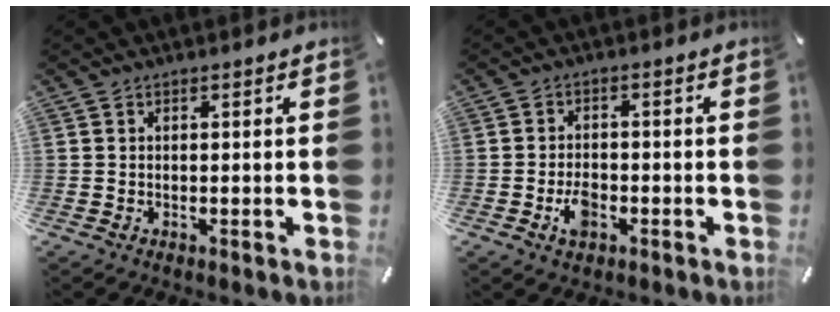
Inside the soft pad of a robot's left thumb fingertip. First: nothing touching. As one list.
[{"total": 4.5, "force": [-1.9, 2.7, 3.1], "torque": [-0.062, 0.007, -0.034]}]